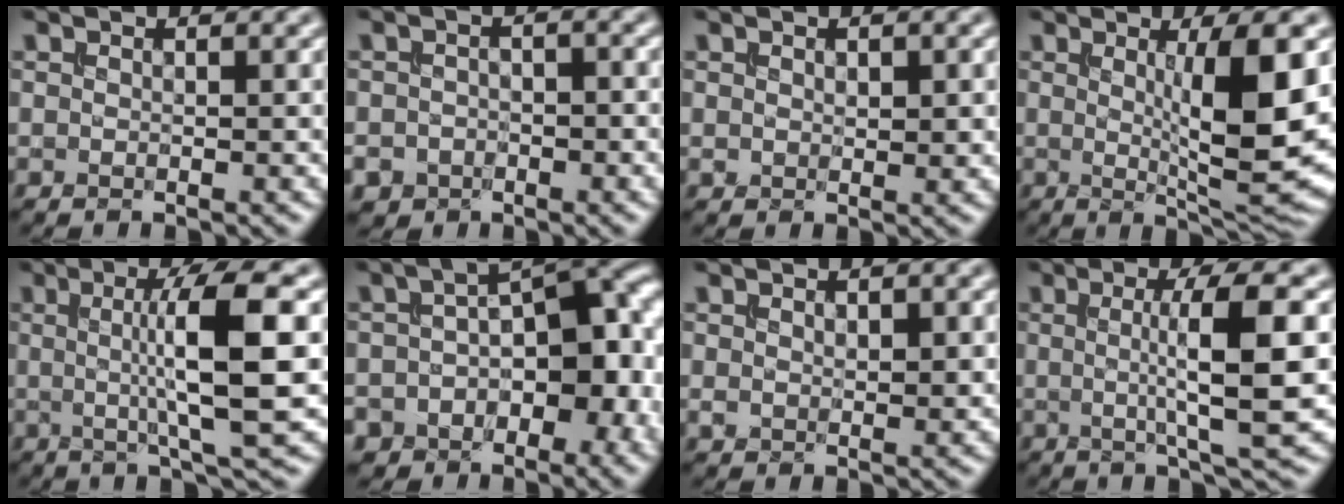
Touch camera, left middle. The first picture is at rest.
{"total": 3.5, "force": [-2.1, 2.5, 1.2], "torque": [-0.009, 0.000, -0.029]}
{"total": 1.5, "force": [0.4, 0.9, 1.2], "torque": [-0.018, -0.001, 0.012]}
{"total": 8.6, "force": [0.8, 1.6, 8.4], "torque": [-0.112, -0.015, 0.022]}
{"total": 8.6, "force": [0.6, 1.7, 8.5], "torque": [-0.114, 0.002, 0.010]}
{"total": 11.6, "force": [-2.6, 7.1, 8.8], "torque": [-0.112, -0.001, -0.045]}
{"total": 1.9, "force": [0.5, 1.1, 1.5], "torque": [-0.025, -0.003, 0.016]}
{"total": 7.6, "force": [0.2, 1.5, 7.4], "torque": [-0.105, 0.004, 0.002]}